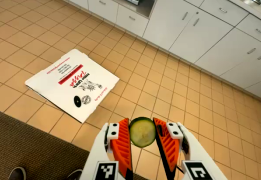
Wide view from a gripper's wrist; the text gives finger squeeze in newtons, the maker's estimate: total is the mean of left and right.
{"total": 7.8, "left": 7.6, "right": 8.0}